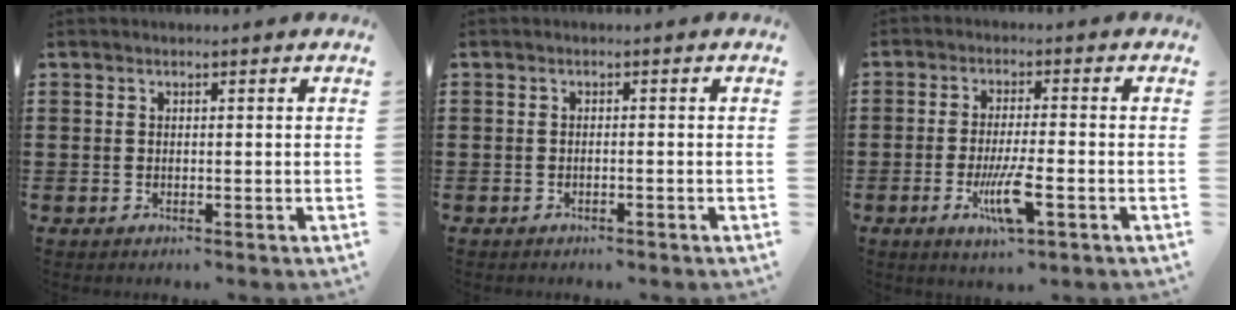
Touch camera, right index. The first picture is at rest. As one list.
[{"total": 0.7, "force": [-0.6, -0.1, 0.4], "torque": [-0.009, -0.006, -0.009]}, {"total": 7.4, "force": [-2.9, 1.4, 6.7], "torque": [-0.132, -0.014, -0.051]}]